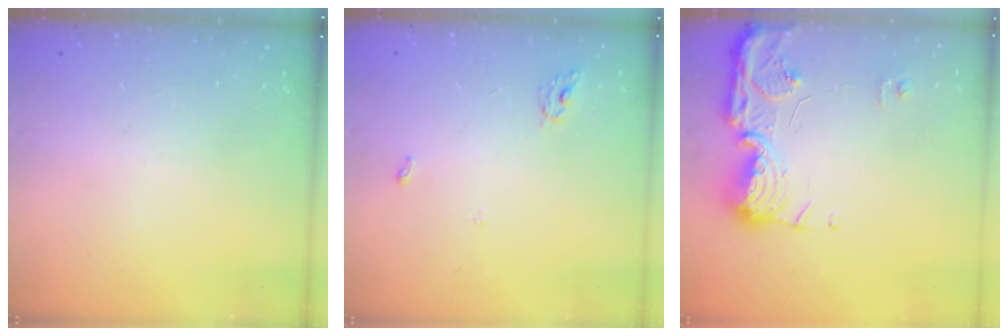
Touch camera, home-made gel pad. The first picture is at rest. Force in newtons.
{"total": 3.4, "press": 3.3, "slide": 0.3}
{"total": 15.0, "press": 14.9, "slide": 0.8}